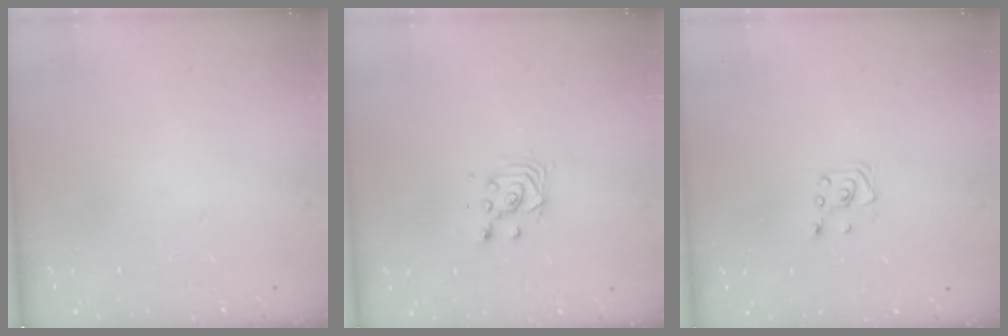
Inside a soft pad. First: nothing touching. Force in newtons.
{"total": 3.5, "press": 3.5, "slide": 0.2}
{"total": 3.0, "press": 2.9, "slide": 0.3}